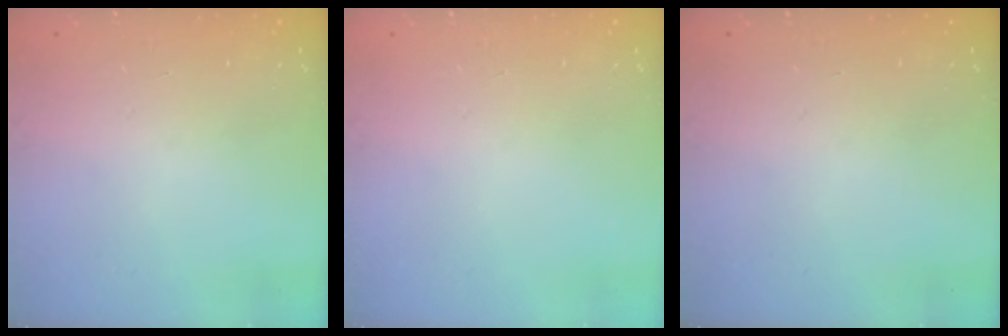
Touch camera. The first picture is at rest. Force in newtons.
{"total": 0.0}
{"total": 0.0}